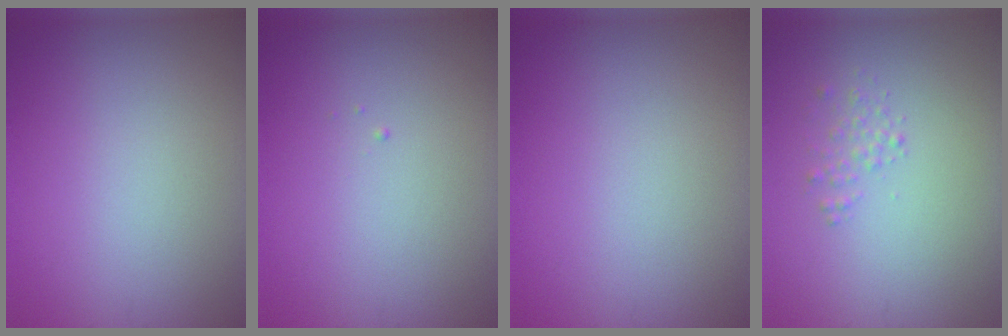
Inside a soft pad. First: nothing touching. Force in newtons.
{"total": 0.0}
{"total": 0.0}
{"total": 0.9, "press": 0.9, "slide": 0.0}